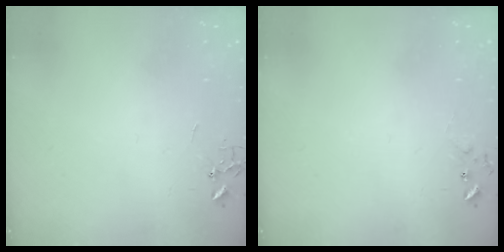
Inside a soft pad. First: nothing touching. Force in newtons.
{"total": 5.1, "press": 5.0, "slide": 0.8}